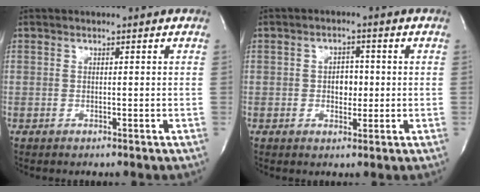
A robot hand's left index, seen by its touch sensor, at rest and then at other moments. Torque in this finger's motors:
{"motor_torque": [0.05, 0.00, 0.01, 0.02]}